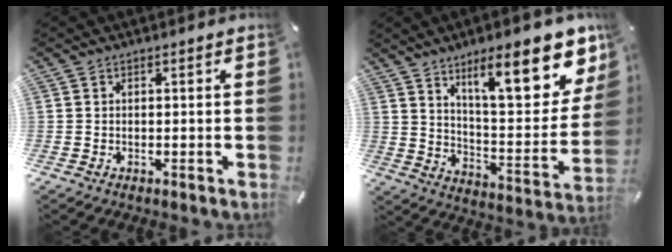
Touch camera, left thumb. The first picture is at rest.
{"total": 21.3, "force": [13.1, 7.5, 15.1], "torque": [-0.202, -0.089, 0.207]}